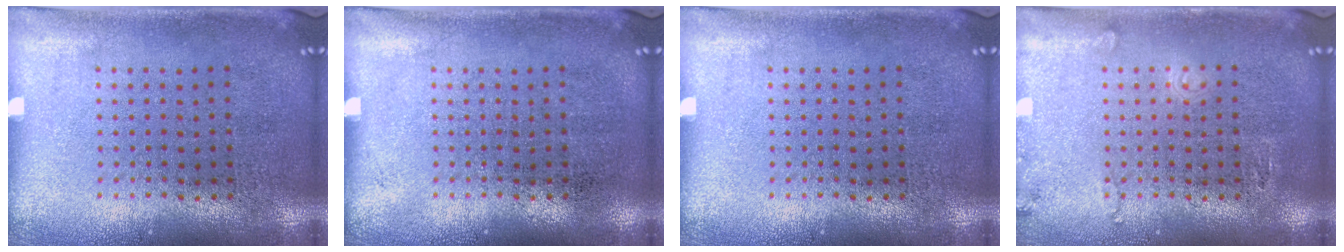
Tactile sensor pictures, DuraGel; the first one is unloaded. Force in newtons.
{"total": 0.0}
{"total": 0.0}
{"total": 1.3, "press": 1.3, "slide": 0.2}